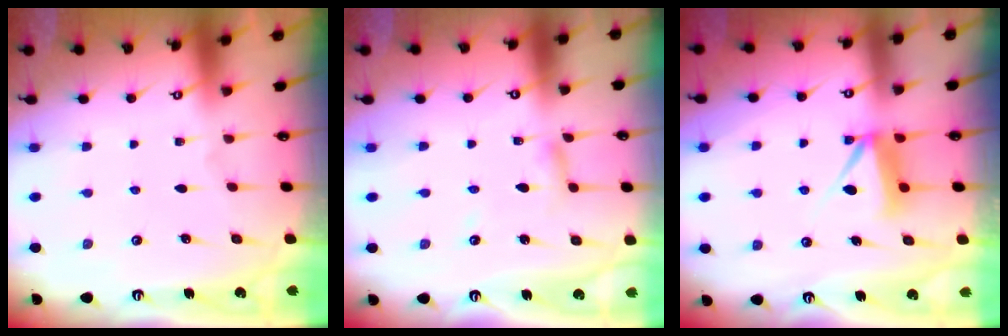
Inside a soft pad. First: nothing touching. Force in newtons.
{"total": 3.4, "press": 3.4, "slide": 0.3}
{"total": 8.2, "press": 8.1, "slide": 0.6}